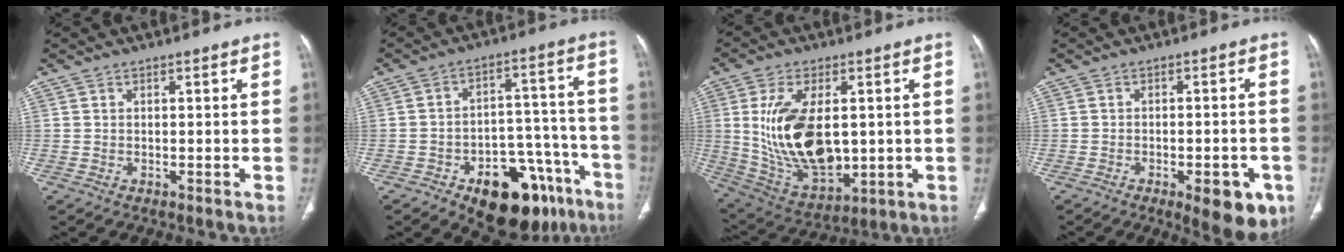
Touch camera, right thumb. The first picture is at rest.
{"total": 20.2, "force": [-11.5, 10.6, 12.8], "torque": [-0.110, 0.083, -0.156]}
{"total": 18.8, "force": [1.3, 10.4, 15.6], "torque": [-0.282, -0.017, 0.047]}
{"total": 9.6, "force": [-4.5, 3.7, 7.6], "torque": [-0.074, 0.008, -0.052]}